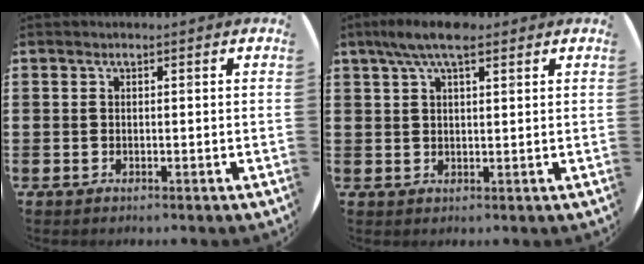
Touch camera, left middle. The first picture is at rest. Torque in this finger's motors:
{"motor_torque": [1.12, -1.02, 0.24, 0.07]}